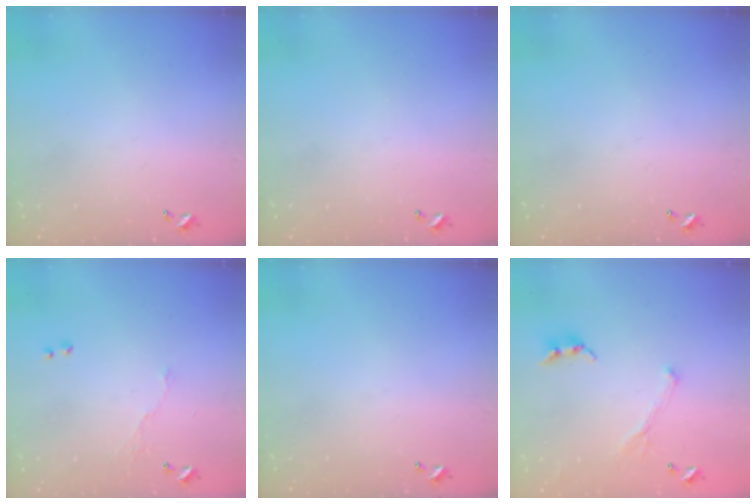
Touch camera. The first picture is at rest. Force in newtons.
{"total": 0.0}
{"total": 0.0}
{"total": 5.9, "press": 5.8, "slide": 1.0}
{"total": 0.0}
{"total": 2.7, "press": 2.6, "slide": 0.7}